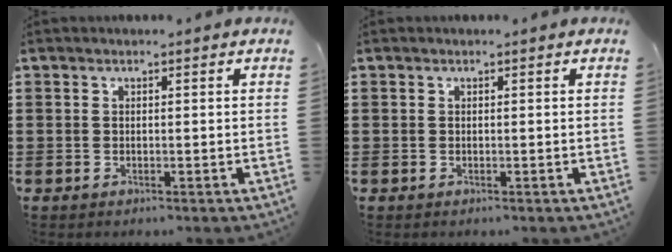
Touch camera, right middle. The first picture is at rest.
{"total": 0.0}